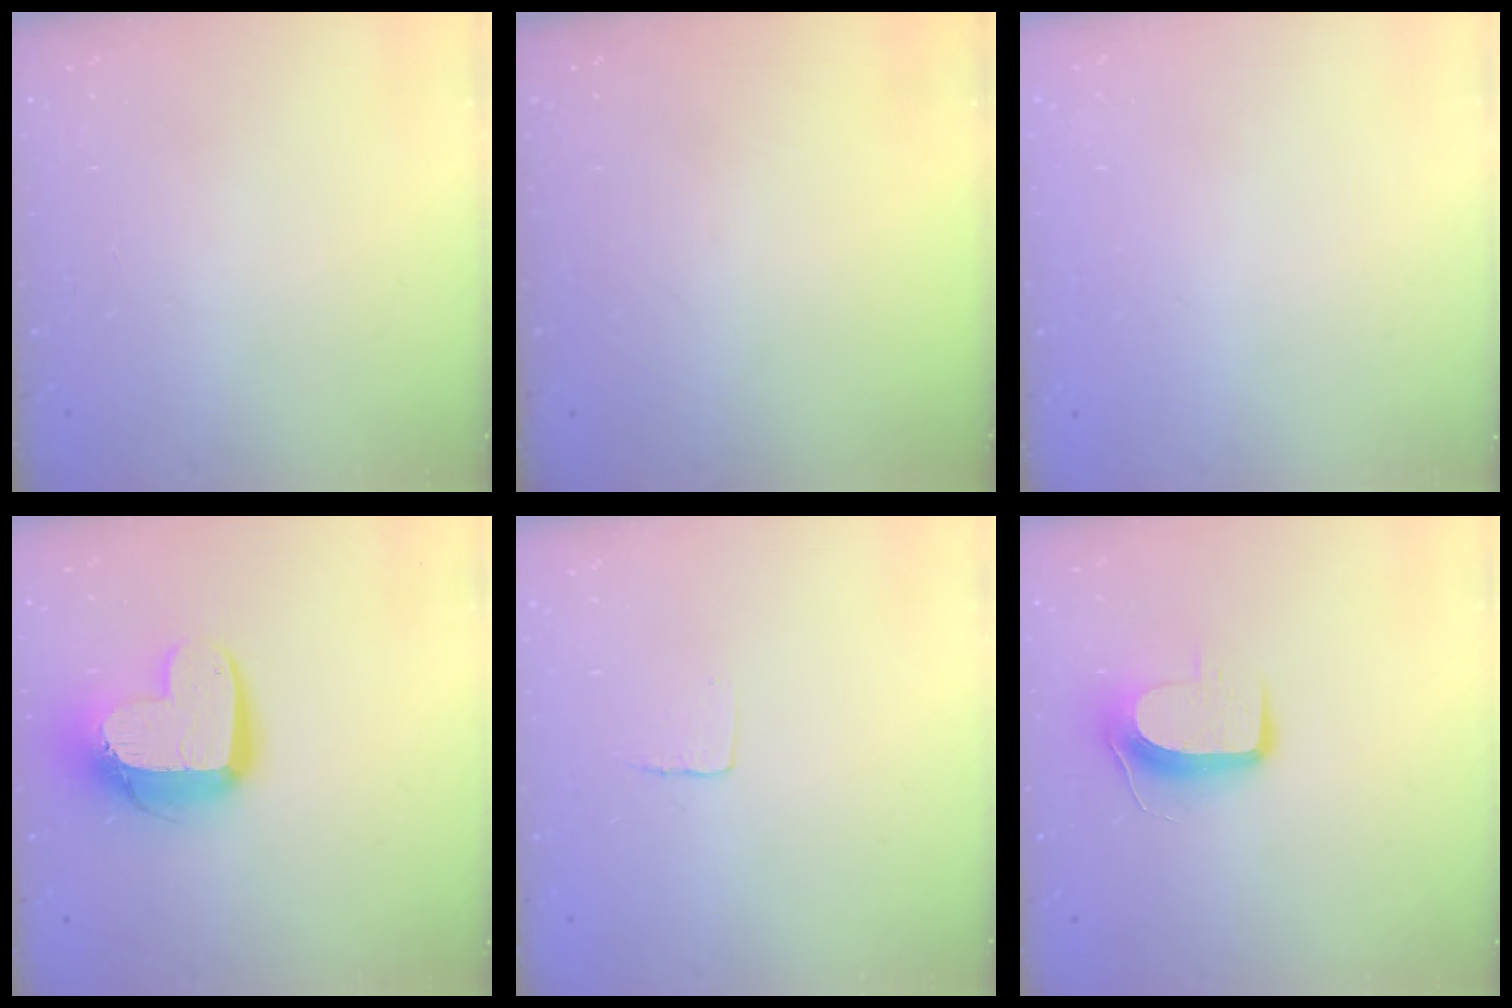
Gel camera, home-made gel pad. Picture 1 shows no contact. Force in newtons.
{"total": 0.0}
{"total": 0.0}
{"total": 13.7, "press": 13.7, "slide": 1.2}
{"total": 4.0, "press": 4.0, "slide": 0.2}
{"total": 8.9, "press": 8.9, "slide": 0.3}